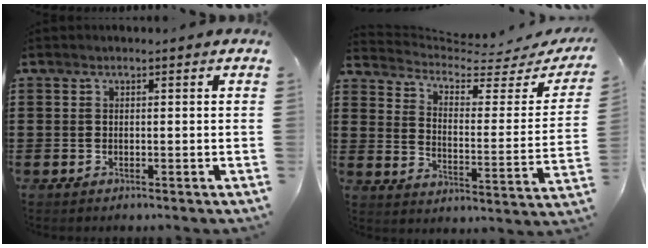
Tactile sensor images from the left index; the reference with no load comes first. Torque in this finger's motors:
{"motor_torque": [-0.78, 0.73, -0.28, -0.07]}